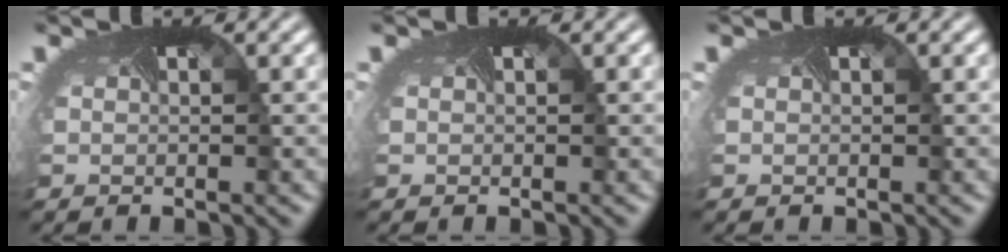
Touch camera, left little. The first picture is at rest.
{"total": 0.0}
{"total": 0.0}